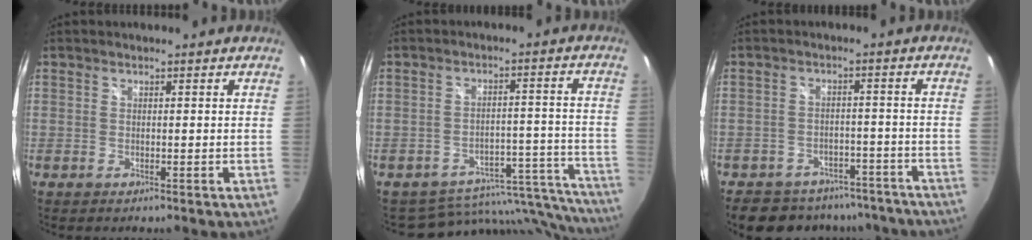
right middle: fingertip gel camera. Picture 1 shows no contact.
{"total": 16.5, "force": [-14.7, 6.0, 4.4], "torque": [-0.054, 0.027, -0.175]}
{"total": 16.7, "force": [-13.9, 7.6, 5.3], "torque": [-0.116, 0.022, -0.171]}